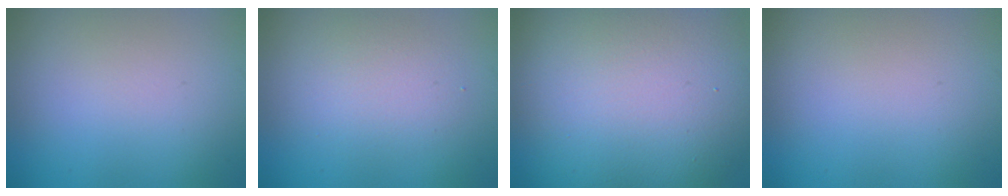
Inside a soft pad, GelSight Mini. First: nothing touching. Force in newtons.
{"total": 2.7, "press": 2.7, "slide": 0.1}
{"total": 16.5, "press": 16.5, "slide": 0.9}
{"total": 0.0}